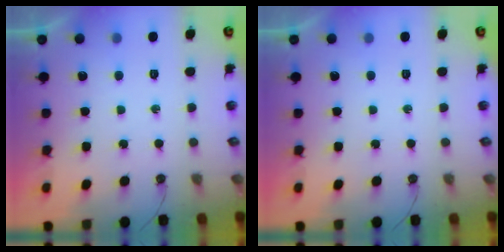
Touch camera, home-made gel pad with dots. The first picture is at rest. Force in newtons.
{"total": 0.0}